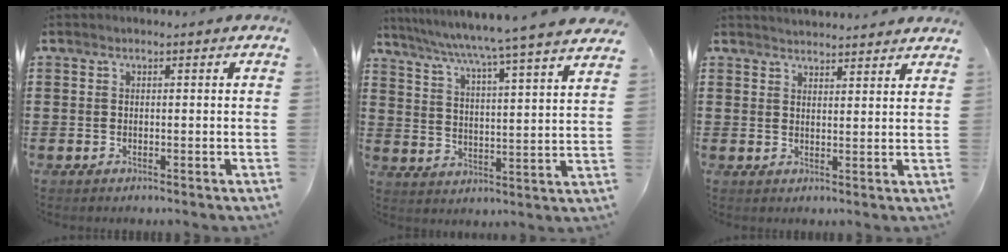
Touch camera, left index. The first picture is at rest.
{"total": 5.3, "force": [4.6, -1.6, 2.2], "torque": [-0.063, -0.050, 0.067]}
{"total": 2.4, "force": [2.4, -0.2, -0.2], "torque": [-0.003, -0.007, 0.046]}